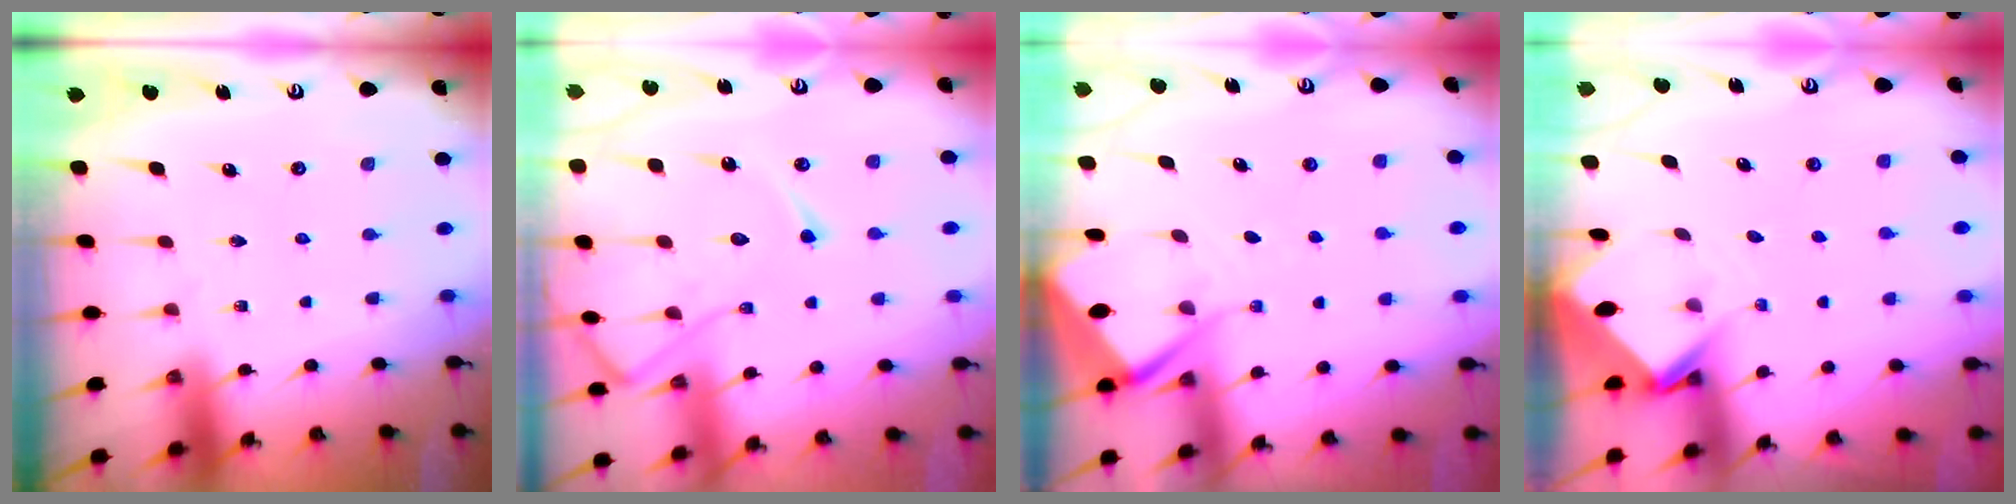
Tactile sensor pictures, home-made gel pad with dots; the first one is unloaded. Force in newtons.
{"total": 13.4, "press": 13.4, "slide": 0.9}
{"total": 6.1, "press": 6.0, "slide": 0.5}
{"total": 3.5, "press": 3.4, "slide": 0.3}